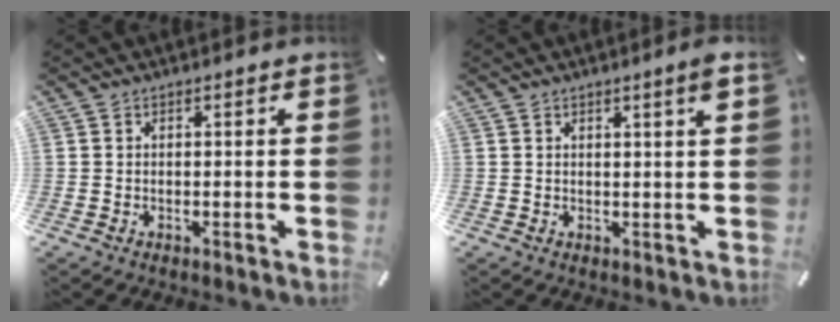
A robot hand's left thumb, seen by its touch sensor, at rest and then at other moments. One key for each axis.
{"total": 2.7, "fx": 1.3, "fy": 0.0, "fz": 2.4, "tx": -0.038, "ty": -0.006, "tz": 0.021}